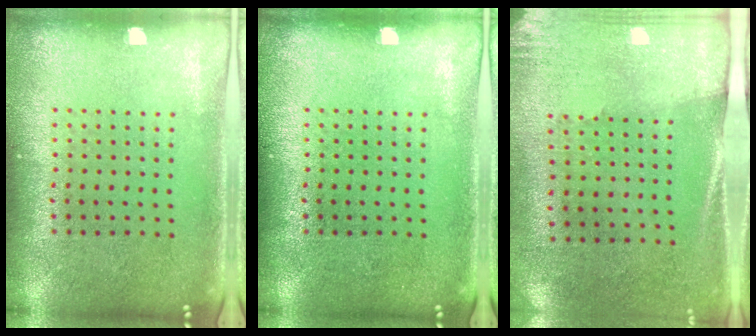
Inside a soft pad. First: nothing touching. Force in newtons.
{"total": 0.0}
{"total": 2.7, "press": 2.3, "slide": 1.4}